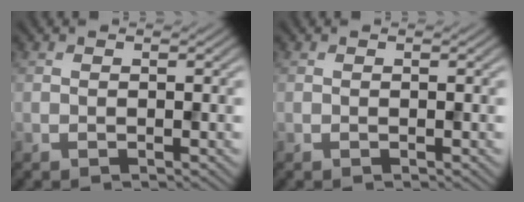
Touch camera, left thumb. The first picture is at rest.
{"total": 0.0}